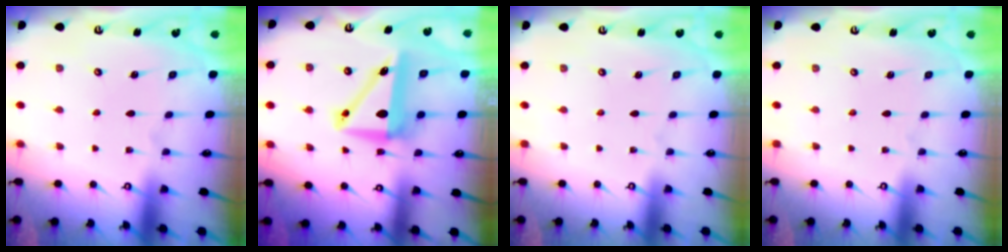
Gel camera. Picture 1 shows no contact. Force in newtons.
{"total": 8.8, "press": 8.6, "slide": 2.0}
{"total": 0.0}
{"total": 0.0}